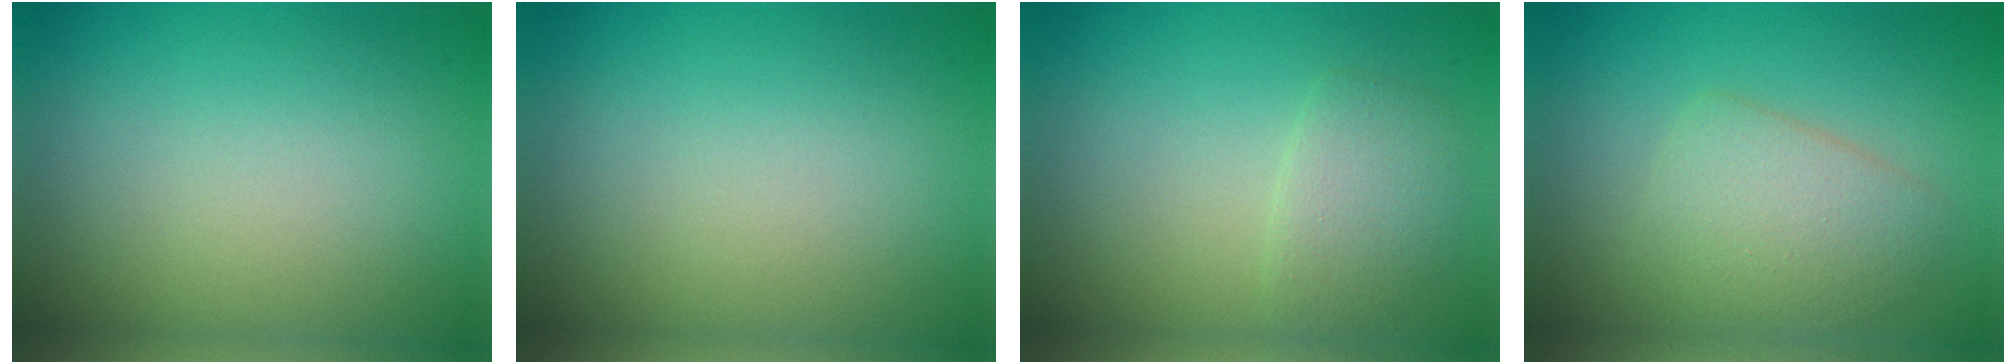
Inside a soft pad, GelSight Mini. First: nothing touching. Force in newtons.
{"total": 0.0}
{"total": 2.3, "press": 2.3, "slide": 0.0}
{"total": 3.8, "press": 3.8, "slide": 0.1}